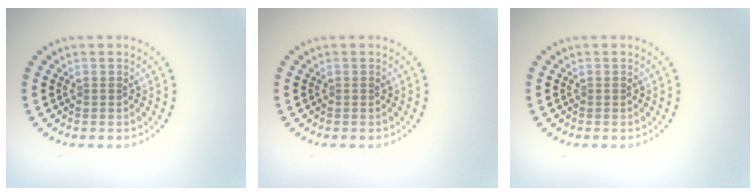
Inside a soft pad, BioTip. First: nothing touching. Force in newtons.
{"total": 0.0}
{"total": 0.0}